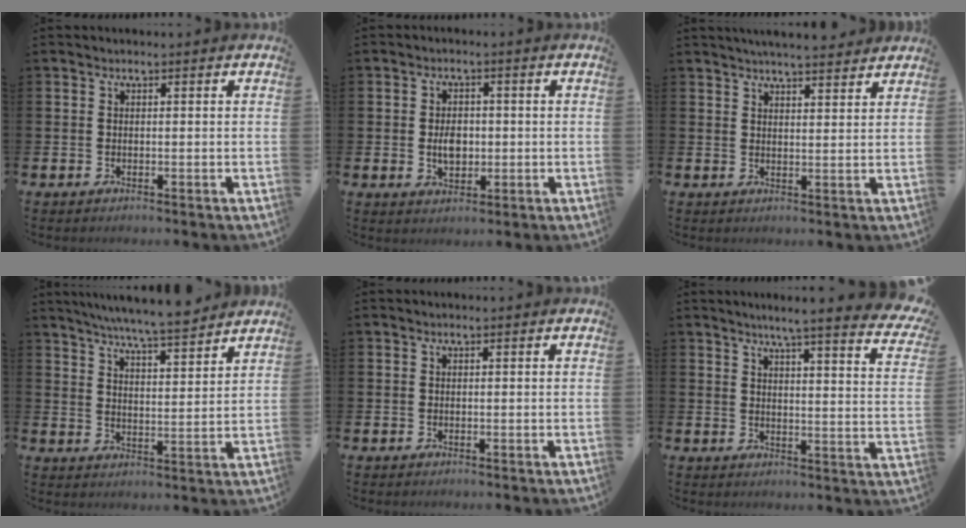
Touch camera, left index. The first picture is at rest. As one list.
[{"total": 3.5, "force": [-0.2, 2.5, 2.5], "torque": [-0.033, 0.002, -0.009]}, {"total": 4.4, "force": [4.4, 0.0, 0.8], "torque": [-0.022, -0.016, 0.079]}, {"total": 7.1, "force": [6.8, -0.2, 2.0], "torque": [-0.047, -0.046, 0.117]}, {"total": 0.0}, {"total": 5.5, "force": [4.8, -0.3, 2.6], "torque": [-0.056, -0.039, 0.074]}]